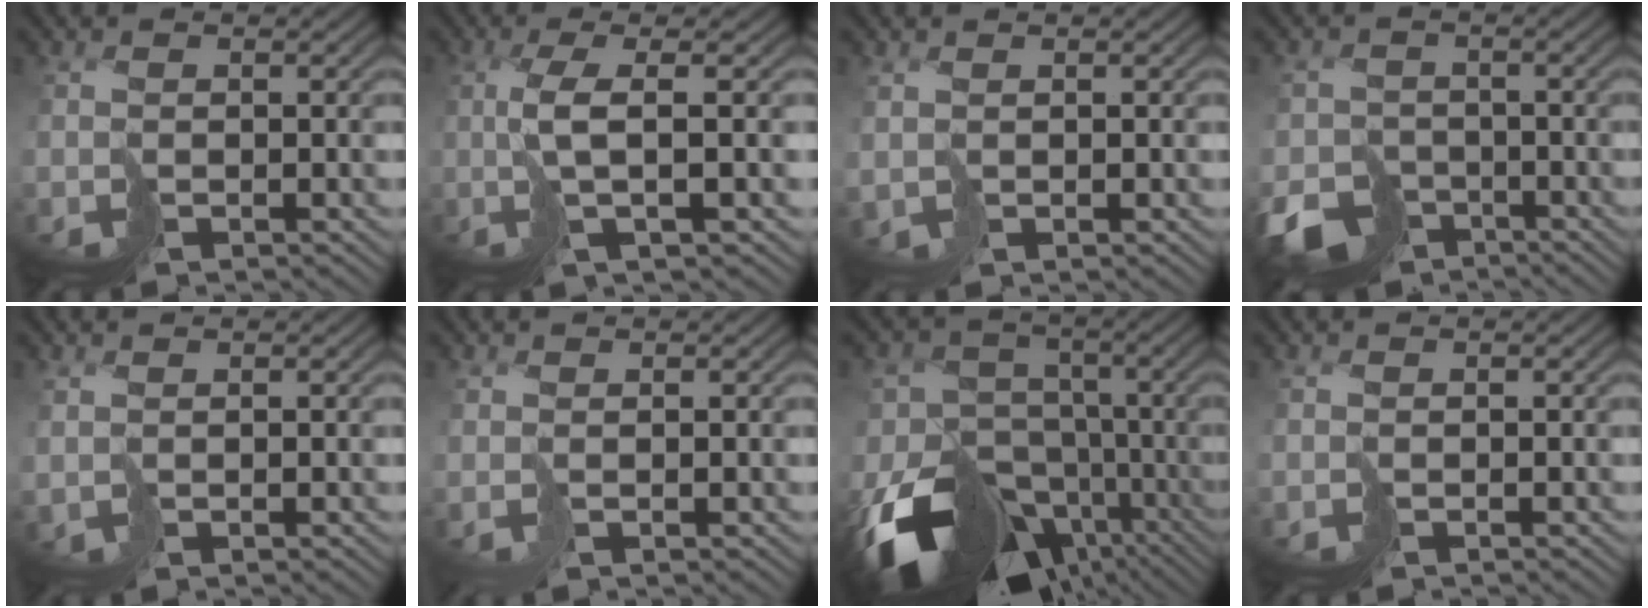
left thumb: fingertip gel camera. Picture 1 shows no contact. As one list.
[{"total": 5.6, "force": [0.2, 1.2, 5.5], "torque": [-0.102, 0.009, -0.001]}, {"total": 0.9, "force": [0.7, 0.6, 0.3], "torque": [-0.011, -0.006, 0.019]}, {"total": 6.0, "force": [-4.3, 3.7, 2.1], "torque": [-0.038, -0.018, -0.080]}, {"total": 0.8, "force": [0.8, 0.2, 0.2], "torque": [-0.009, -0.004, 0.020]}, {"total": 0.7, "force": [0.4, -0.1, 0.5], "torque": [-0.011, -0.001, 0.008]}, {"total": 17.2, "force": [-8.4, 12.8, 7.9], "torque": [-0.177, -0.052, -0.106]}, {"total": 0.0}]